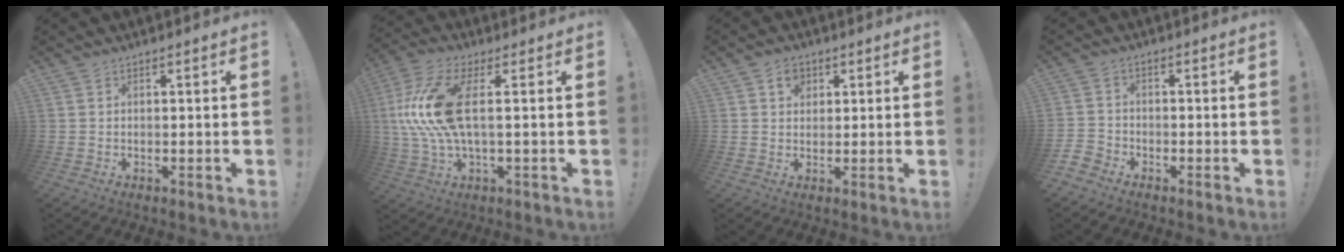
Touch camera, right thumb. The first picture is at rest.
{"total": 16.4, "force": [1.9, 6.0, 15.2], "torque": [-0.319, -0.009, 0.032]}
{"total": 4.1, "force": [1.8, 3.3, 1.6], "torque": [-0.014, -0.004, 0.029]}
{"total": 3.2, "force": [-2.4, 2.0, 0.7], "torque": [-0.021, 0.005, -0.048]}